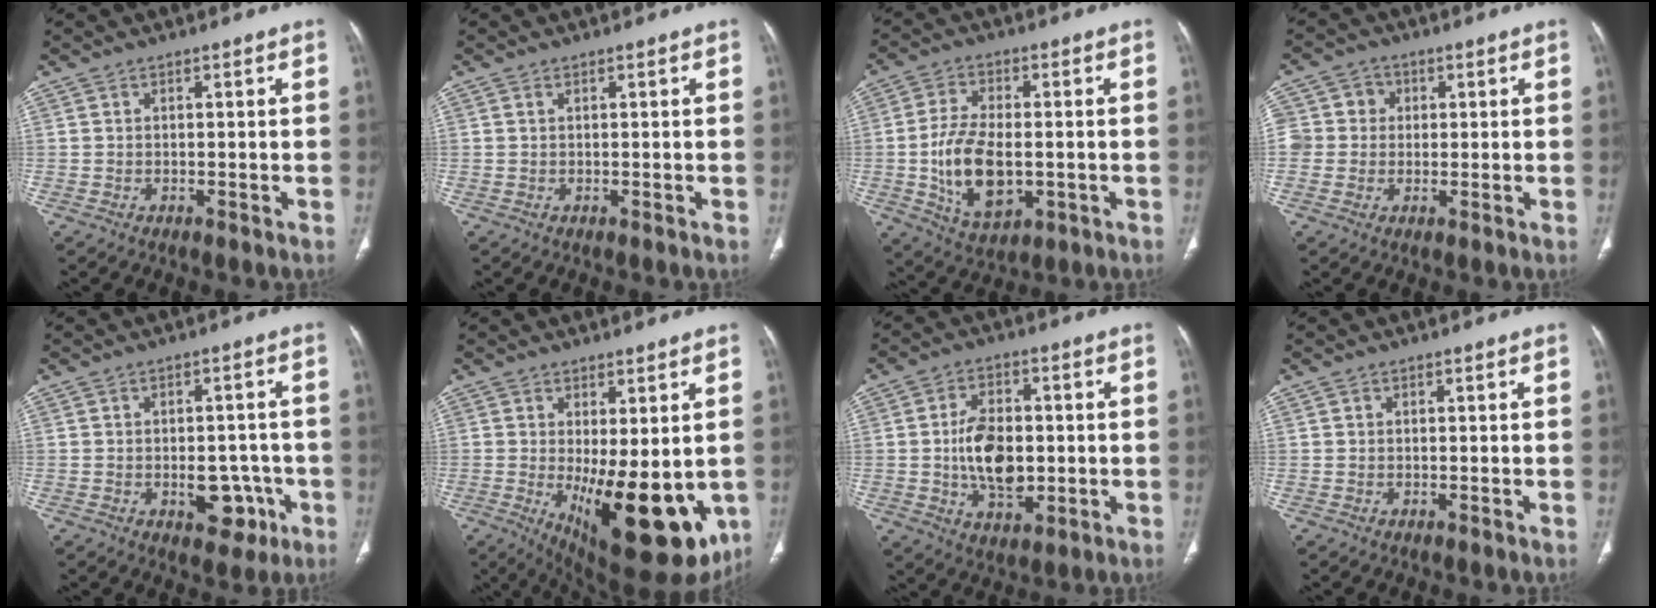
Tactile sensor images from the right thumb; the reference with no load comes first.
{"total": 0.0}
{"total": 12.7, "force": [-1.7, 7.0, 10.4], "torque": [-0.188, -0.004, -0.020]}
{"total": 6.5, "force": [0.7, 6.2, 1.7], "torque": [-0.008, 0.013, 0.010]}
{"total": 7.2, "force": [-2.5, 4.8, 4.8], "torque": [-0.032, 0.020, -0.021]}
{"total": 17.6, "force": [-2.9, 7.1, 15.8], "torque": [-0.204, -0.034, -0.016]}
{"total": 11.2, "force": [-0.5, 7.0, 8.7], "torque": [-0.127, 0.001, -0.007]}
{"total": 0.0}